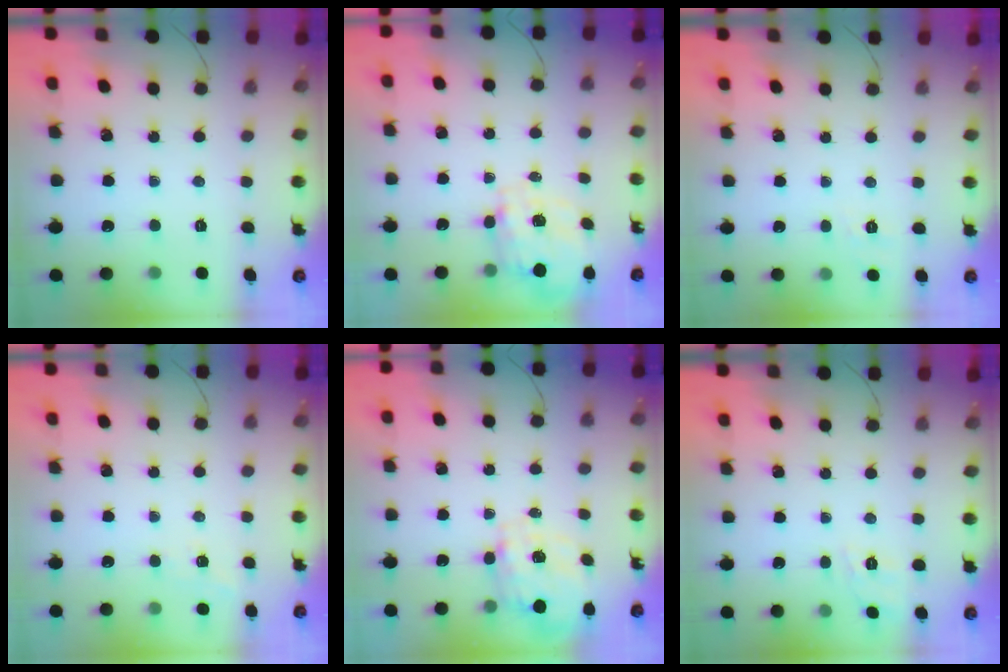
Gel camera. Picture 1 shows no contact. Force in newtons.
{"total": 2.8, "press": 2.6, "slide": 1.2}
{"total": 5.7, "press": 5.5, "slide": 1.6}
{"total": 2.7, "press": 2.2, "slide": 1.6}
{"total": 2.8, "press": 2.6, "slide": 1.0}
{"total": 7.3, "press": 6.9, "slide": 2.2}